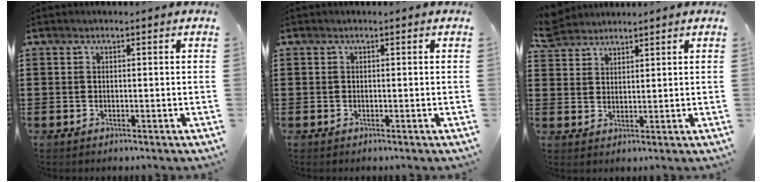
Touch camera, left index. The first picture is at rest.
{"total": 0.0}
{"total": 3.6, "force": [3.4, 1.1, 0.4], "torque": [-0.020, -0.003, 0.066]}